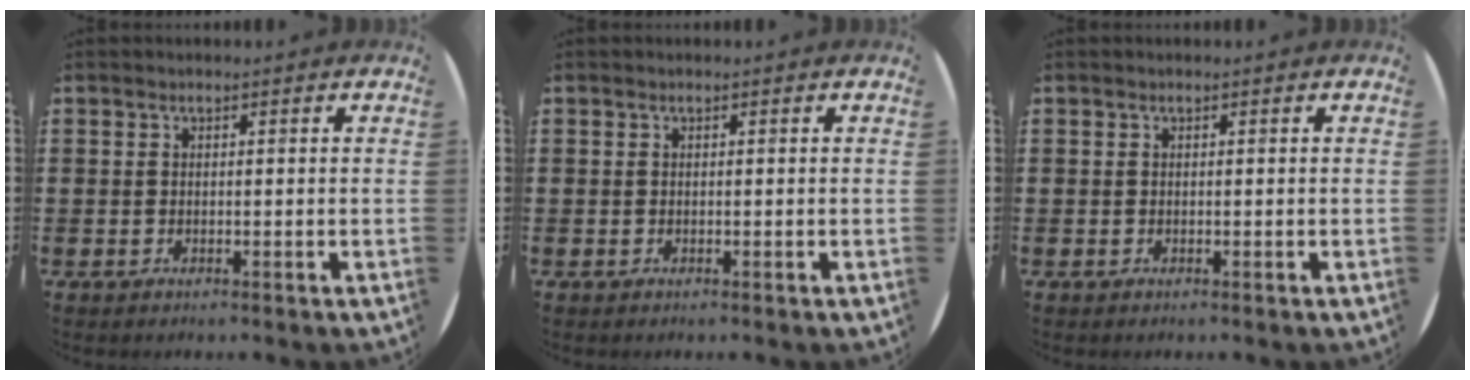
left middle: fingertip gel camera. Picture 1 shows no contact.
{"total": 0.0}
{"total": 0.0}